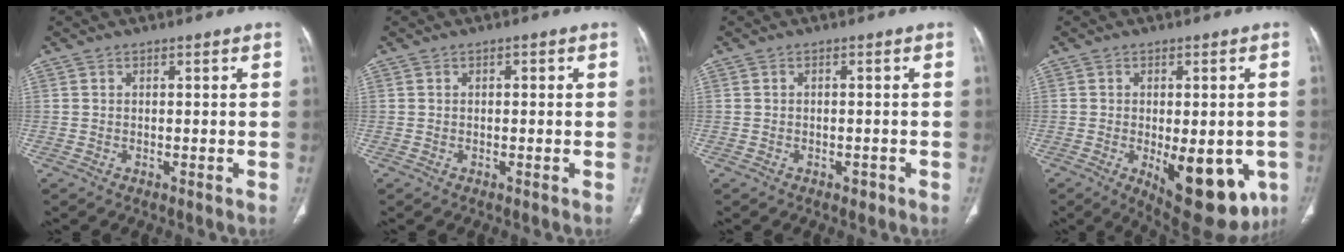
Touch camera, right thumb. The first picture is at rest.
{"total": 0.8, "force": [0.2, 0.4, 0.7], "torque": [-0.012, 0.002, 0.003]}
{"total": 1.2, "force": [-0.7, 0.8, 0.6], "torque": [-0.006, 0.002, -0.008]}
{"total": 16.9, "force": [-5.2, 7.5, 14.2], "torque": [-0.140, -0.009, -0.047]}